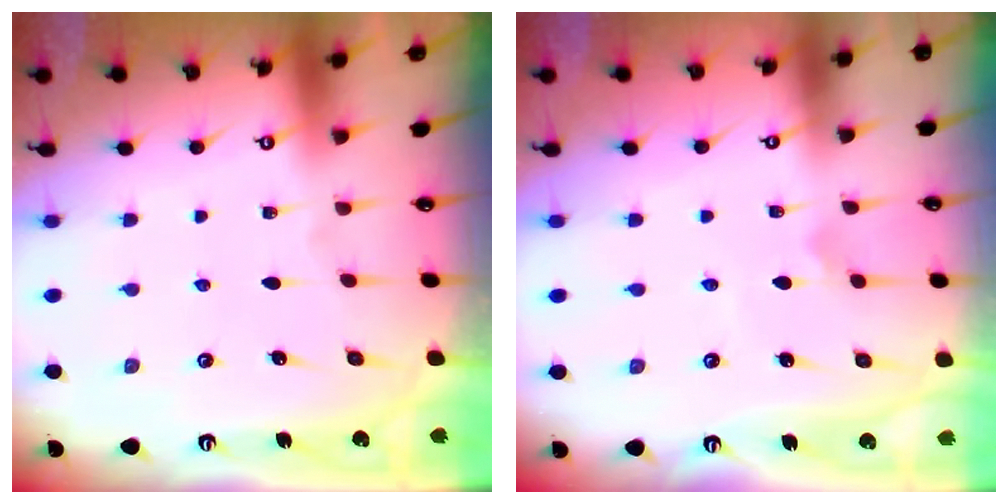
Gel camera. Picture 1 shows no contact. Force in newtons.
{"total": 1.9, "press": 1.9, "slide": 0.1}